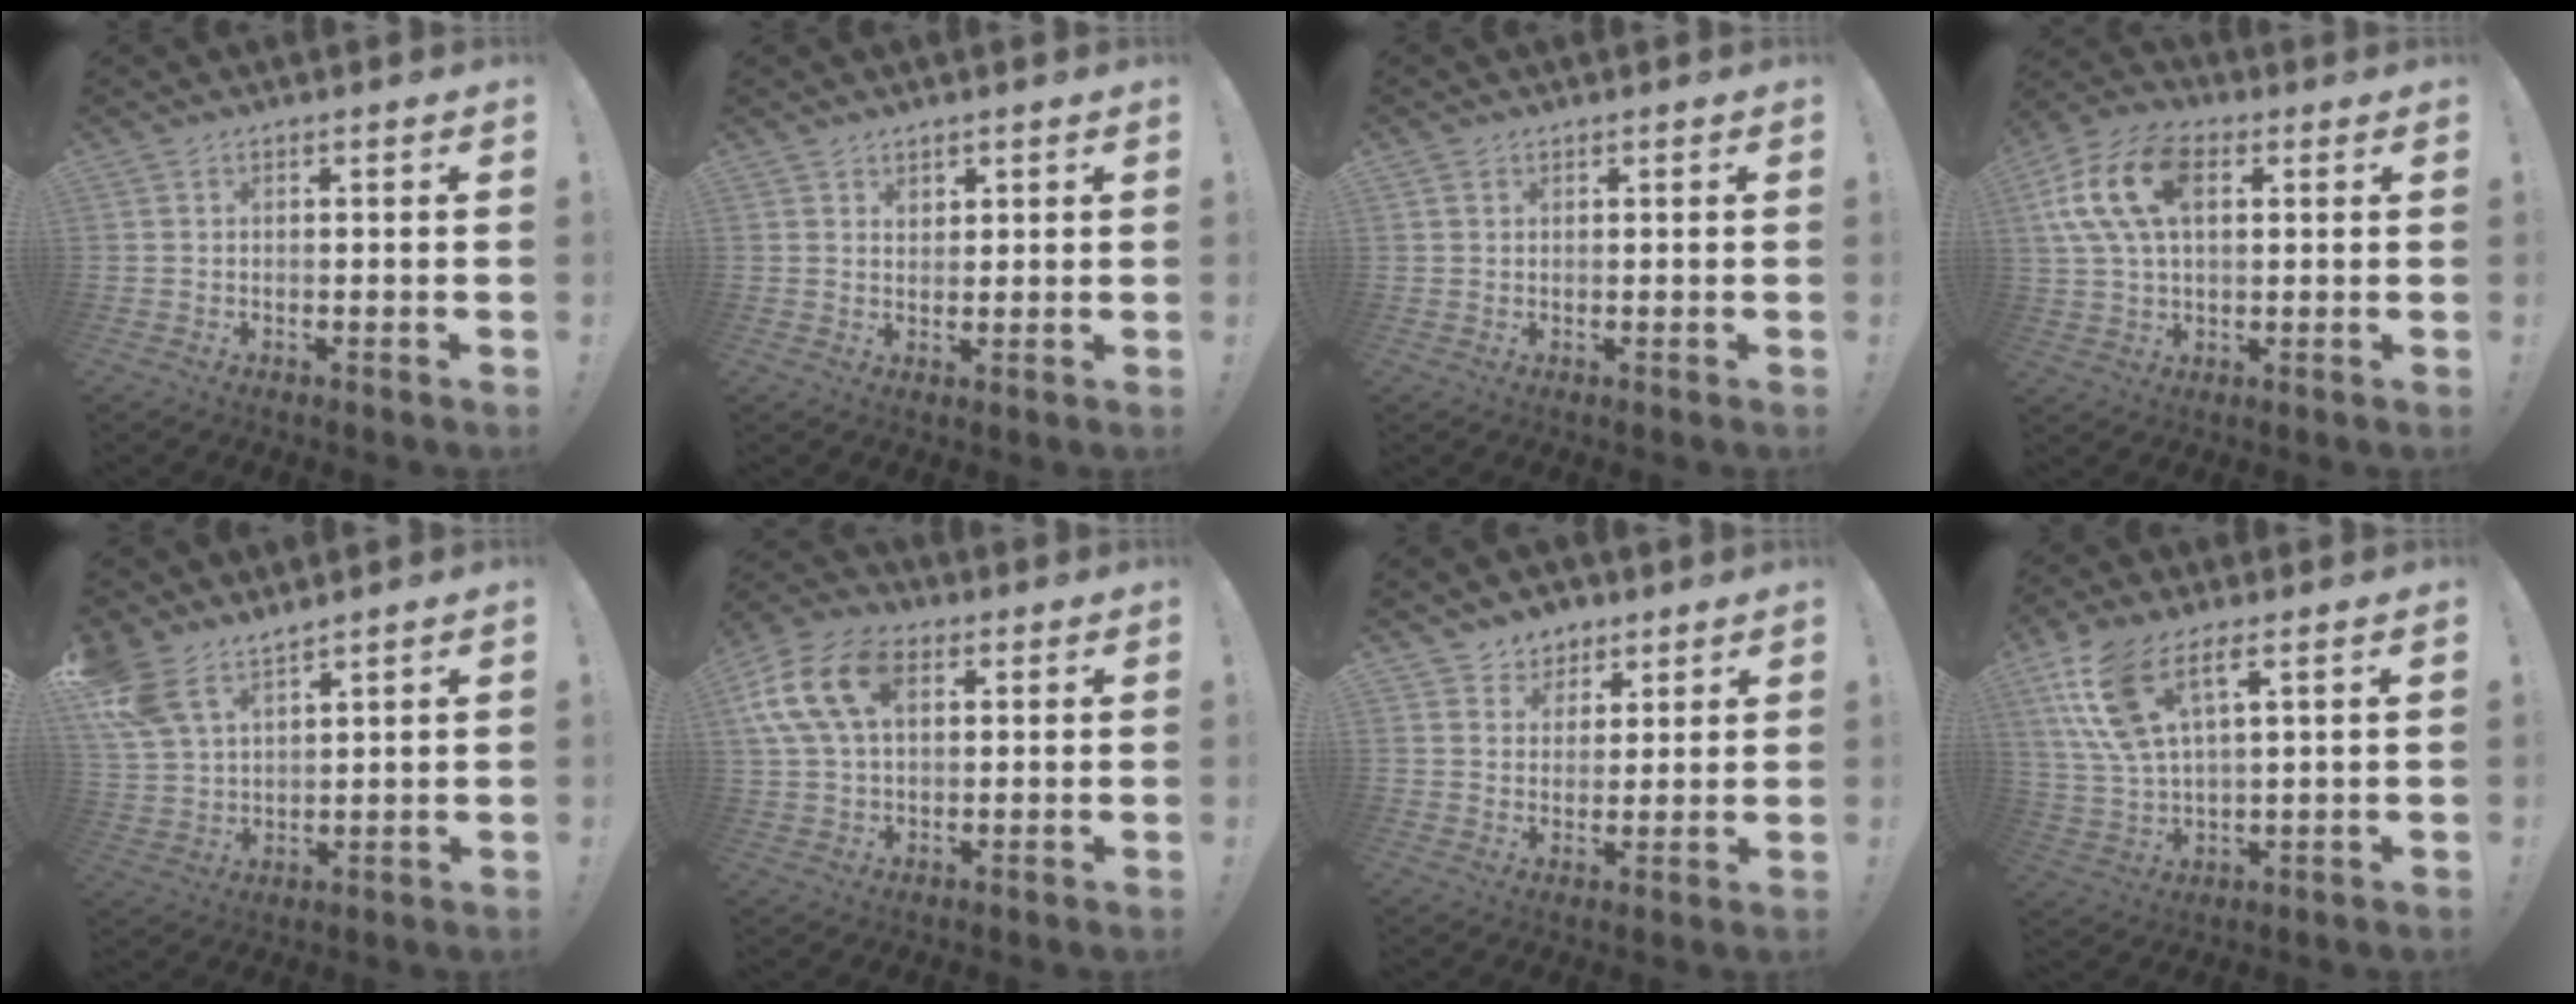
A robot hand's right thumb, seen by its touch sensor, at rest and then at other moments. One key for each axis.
{"total": 2.5, "fx": 1.9, "fy": 1.6, "fz": 0.3, "tx": 0.006, "ty": -0.009, "tz": 0.033}
{"total": 1.4, "fx": 0.9, "fy": 0.9, "fz": 0.4, "tx": -0.003, "ty": -0.001, "tz": 0.018}
{"total": 16.9, "fx": 4.7, "fy": 10.4, "fz": 12.5, "tx": -0.247, "ty": 0.000, "tz": 0.083}
{"total": 10.3, "fx": 8.2, "fy": 4.6, "fz": 4.2, "tx": -0.093, "ty": -0.039, "tz": 0.164}
{"total": 16.4, "fx": 5.1, "fy": 10.7, "fz": 11.2, "tx": -0.224, "ty": -0.003, "tz": 0.094}
{"total": 6.3, "fx": 4.1, "fy": 4.8, "fz": 0.2, "tx": -0.001, "ty": -0.034, "tz": 0.082}
{"total": 13.6, "fx": 6.6, "fy": 5.6, "fz": 10.5, "tx": -0.216, "ty": -0.010, "tz": 0.121}